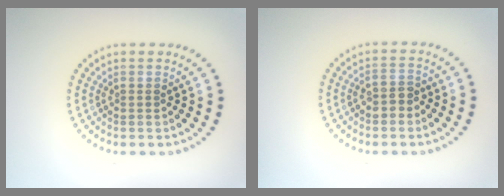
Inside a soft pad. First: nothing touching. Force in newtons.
{"total": 1.7, "press": 1.5, "slide": 0.7}